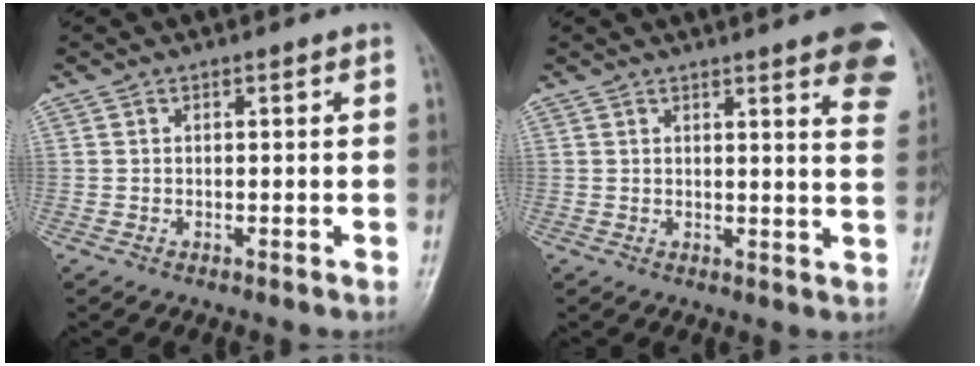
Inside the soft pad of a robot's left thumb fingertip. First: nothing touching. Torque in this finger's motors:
{"motor_torque": [3.51, 1.50, 1.57, -0.97, 0.02]}